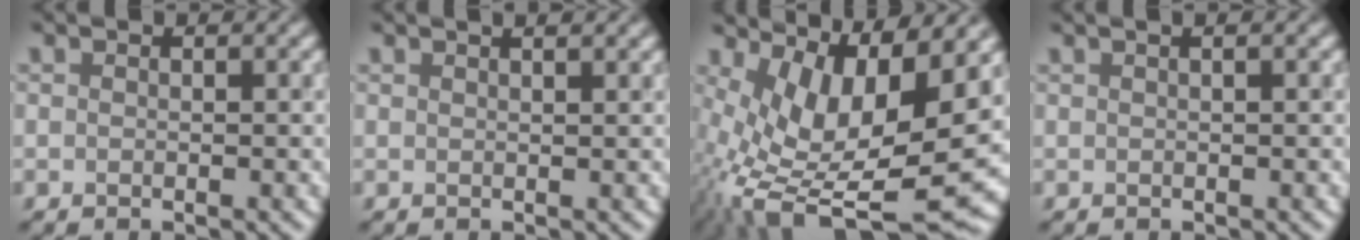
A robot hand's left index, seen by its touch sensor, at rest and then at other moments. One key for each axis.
{"total": 1.4, "fx": 1.2, "fy": 0.1, "fz": 0.6, "tx": -0.011, "ty": 0.002, "tz": 0.012}
{"total": 13.9, "fx": 1.2, "fy": 5.7, "fz": 12.6, "tx": -0.235, "ty": -0.011, "tz": 0.035}
{"total": 1.0, "fx": 0.7, "fy": 0.1, "fz": 0.6, "tx": -0.013, "ty": 0.003, "tz": 0.009}